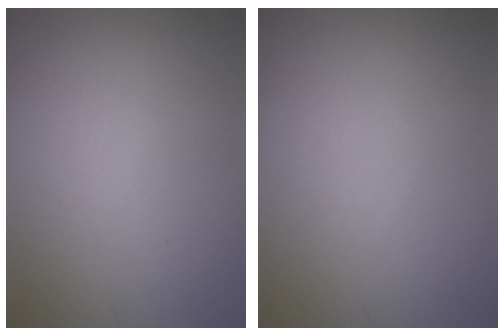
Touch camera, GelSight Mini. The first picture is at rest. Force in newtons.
{"total": 0.0}